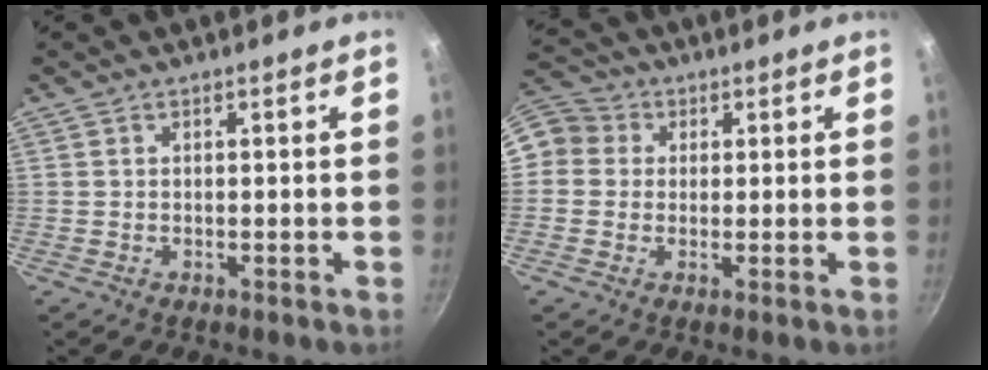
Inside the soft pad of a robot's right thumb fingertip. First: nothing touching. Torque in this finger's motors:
{"motor_torque": [-0.92, 1.03, 0.39, -0.24, 0.19]}